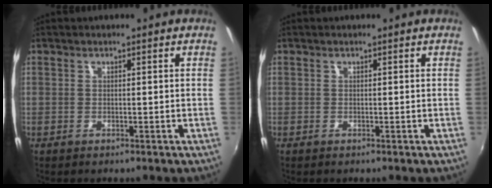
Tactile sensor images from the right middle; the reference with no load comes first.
{"total": 0.0}